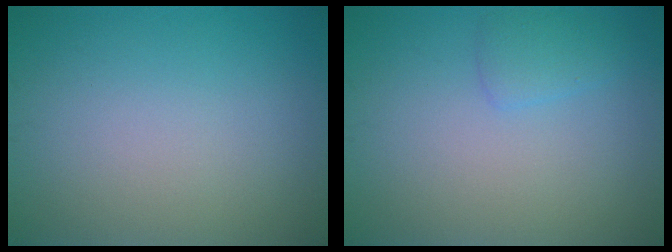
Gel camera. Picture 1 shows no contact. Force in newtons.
{"total": 1.5, "press": 1.5, "slide": 0.1}